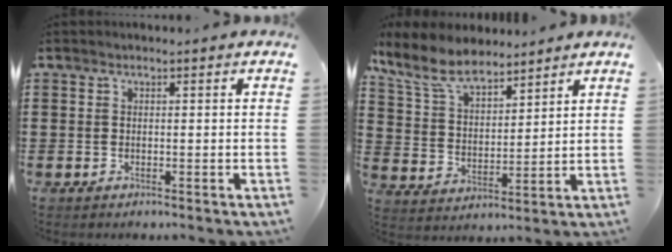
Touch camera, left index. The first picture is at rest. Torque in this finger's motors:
{"motor_torque": [-0.10, 0.06, -0.41, -0.21]}